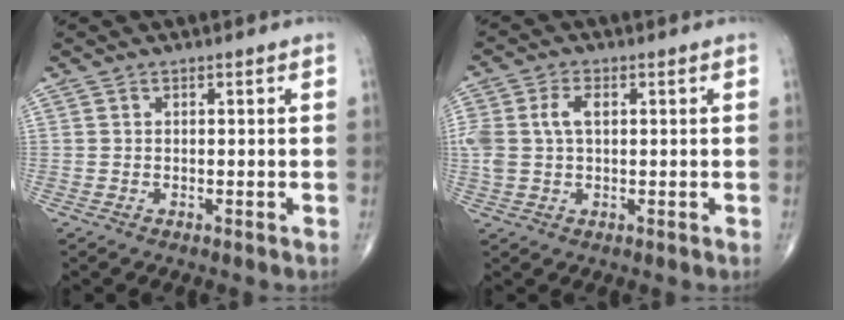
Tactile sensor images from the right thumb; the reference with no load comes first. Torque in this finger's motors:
{"motor_torque": [0.18, 0.06, 0.64, 0.14, 0.21]}